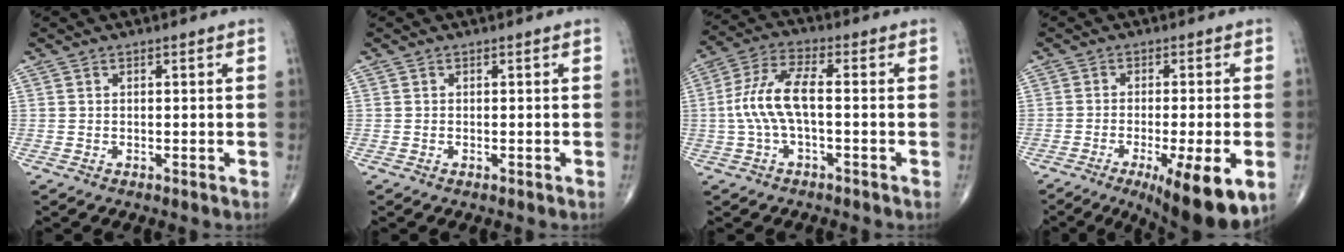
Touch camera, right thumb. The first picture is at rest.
{"total": 0.0}
{"total": 9.3, "force": [-0.7, 3.4, 8.6], "torque": [-0.198, 0.030, -0.017]}
{"total": 14.4, "force": [-6.1, 3.2, 12.6], "torque": [-0.152, -0.012, -0.083]}